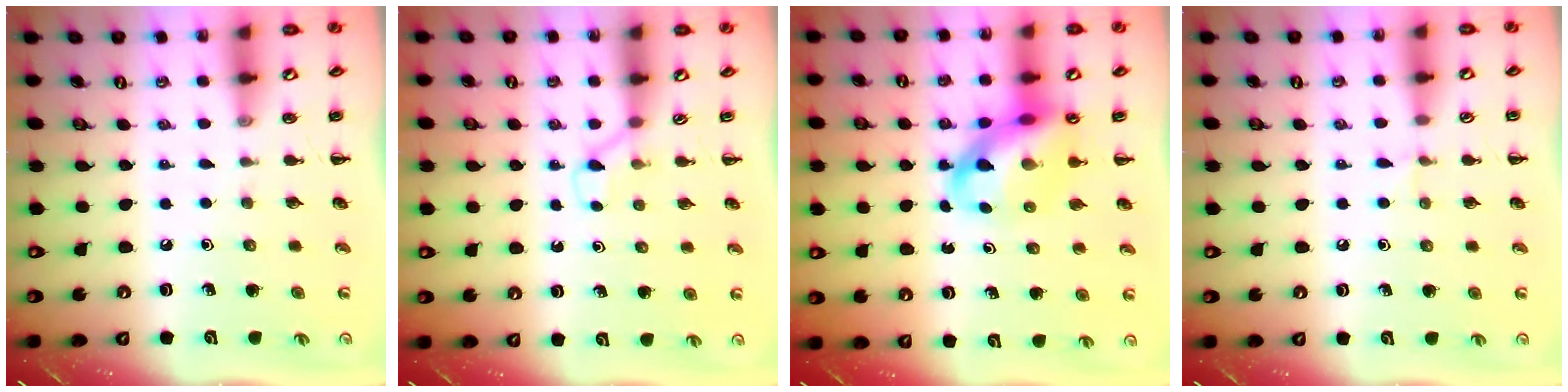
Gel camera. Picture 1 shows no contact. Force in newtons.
{"total": 2.1, "press": 2.0, "slide": 0.8}
{"total": 12.9, "press": 12.4, "slide": 3.6}
{"total": 3.8, "press": 3.5, "slide": 1.3}